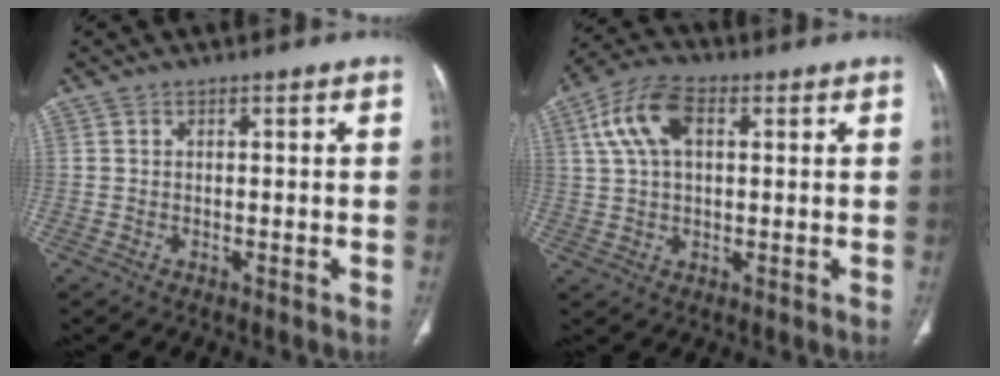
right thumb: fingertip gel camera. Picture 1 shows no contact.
{"total": 10.1, "force": [3.1, 5.7, 7.8], "torque": [-0.157, 0.019, 0.054]}